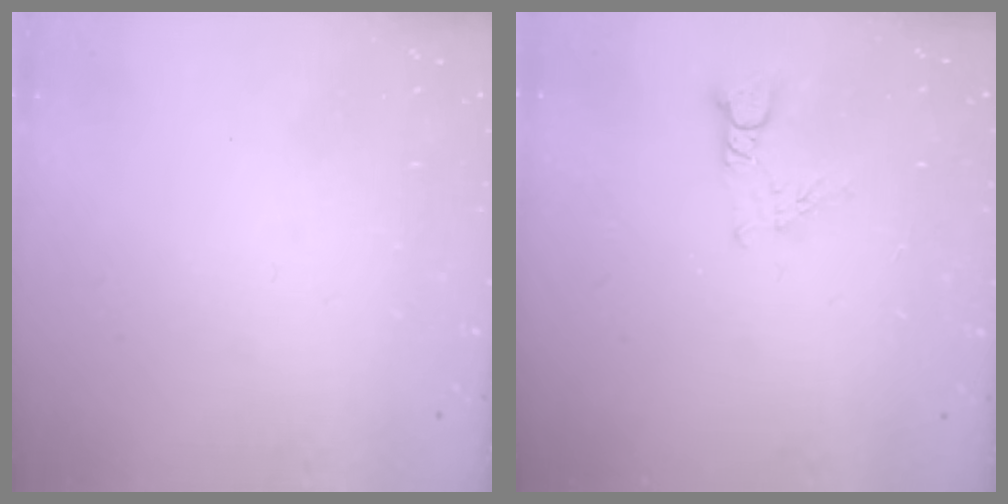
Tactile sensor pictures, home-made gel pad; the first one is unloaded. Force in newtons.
{"total": 3.6, "press": 3.6, "slide": 0.3}